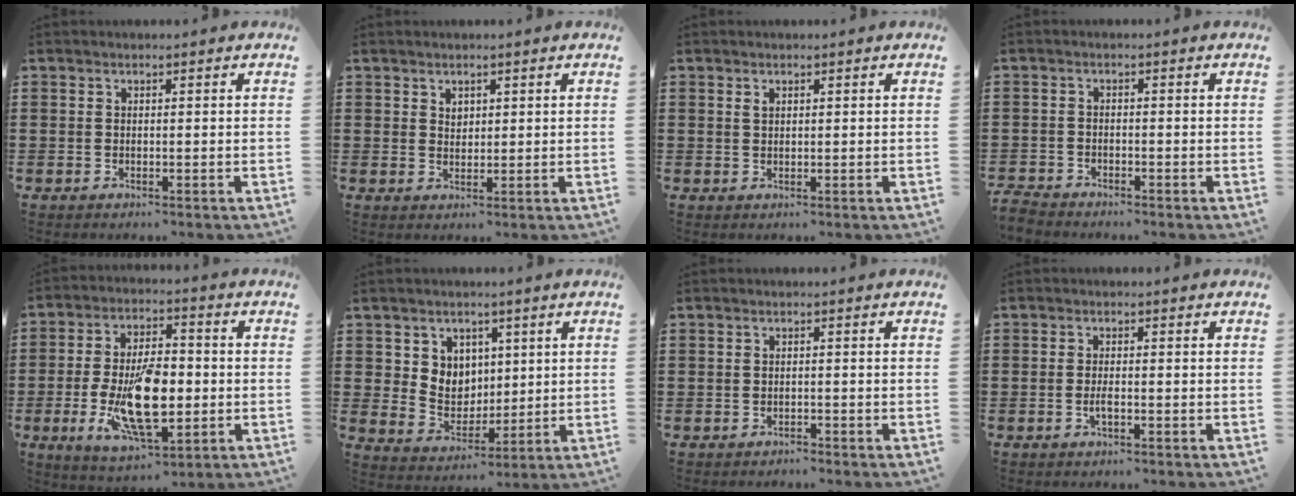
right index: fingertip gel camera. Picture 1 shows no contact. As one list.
[{"total": 1.5, "force": [1.0, 1.0, 0.4], "torque": [-0.009, 0.003, 0.020]}, {"total": 0.8, "force": [0.5, 0.5, 0.5], "torque": [-0.012, 0.003, 0.009]}, {"total": 2.1, "force": [-2.1, 0.2, 0.1], "torque": [-0.006, 0.001, -0.046]}, {"total": 13.4, "force": [-2.4, 5.9, 11.7], "torque": [-0.238, -0.015, -0.041]}, {"total": 5.7, "force": [2.7, 5.0, 0.4], "torque": [-0.031, -0.003, 0.048]}, {"total": 0.9, "force": [-0.8, 0.1, -0.2], "torque": [0.000, 0.001, -0.019]}, {"total": 1.6, "force": [-0.6, 0.2, 1.4], "torque": [-0.027, -0.003, -0.010]}]